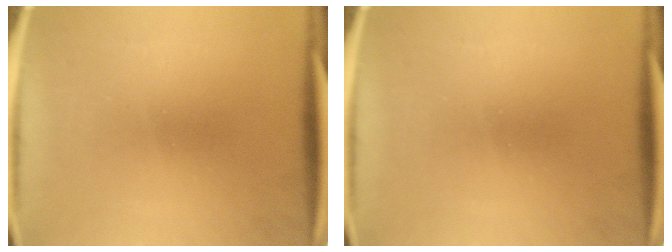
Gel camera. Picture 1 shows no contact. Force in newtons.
{"total": 0.0}